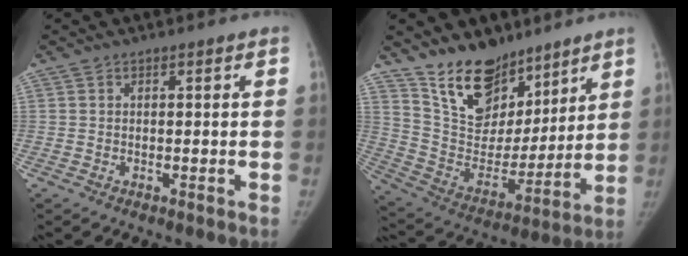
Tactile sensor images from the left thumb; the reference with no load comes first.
{"total": 17.8, "force": [13.1, 9.8, 7.1], "torque": [-0.071, -0.086, 0.238]}